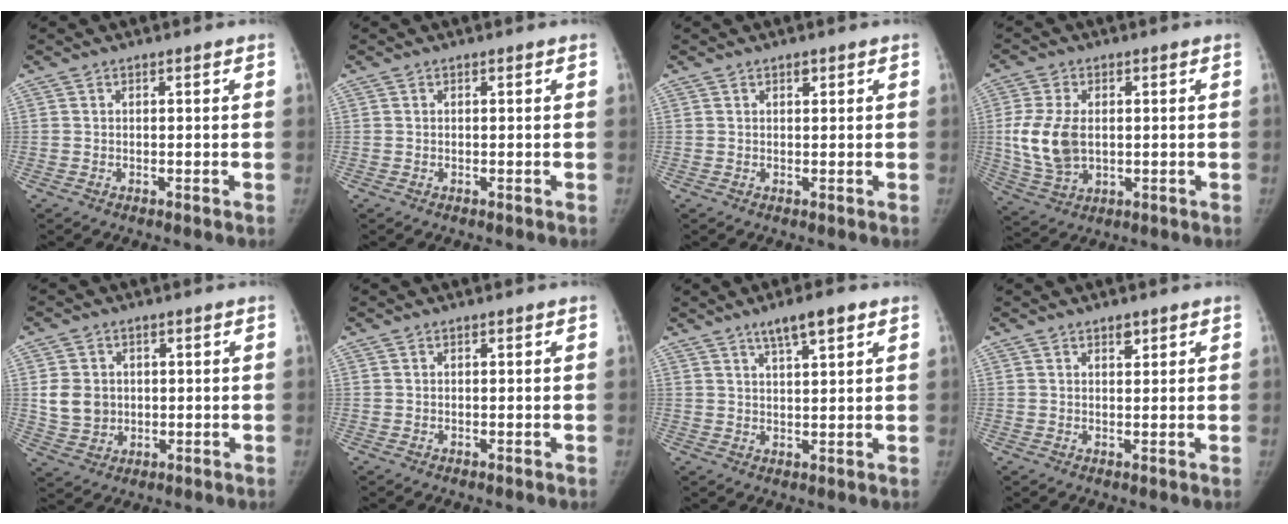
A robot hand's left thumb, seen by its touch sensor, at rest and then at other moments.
{"total": 0.0}
{"total": 0.8, "force": [0.5, 0.4, 0.5], "torque": [-0.003, -0.002, 0.006]}
{"total": 10.2, "force": [0.4, 6.6, 7.8], "torque": [-0.158, -0.004, 0.017]}
{"total": 6.6, "force": [0.6, 5.7, 3.1], "torque": [-0.034, -0.004, 0.020]}
{"total": 0.0}
{"total": 6.0, "force": [3.7, 1.3, 4.5], "torque": [-0.069, -0.011, 0.063]}
{"total": 1.5, "force": [1.0, 0.8, 0.8], "torque": [-0.002, -0.006, 0.014]}